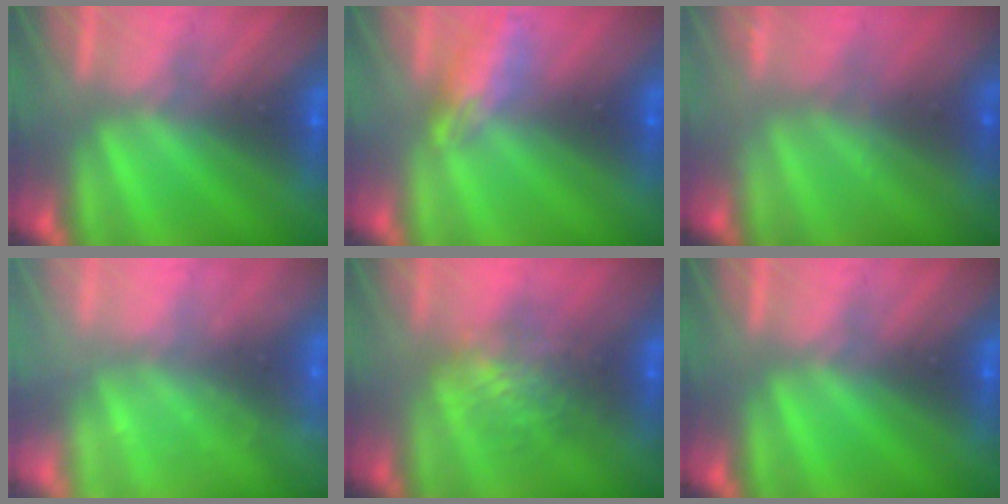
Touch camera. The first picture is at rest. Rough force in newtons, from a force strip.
{"total": 2.4}
{"total": 2.3}
{"total": 2.3}
{"total": 4.5}
{"total": 0.0}